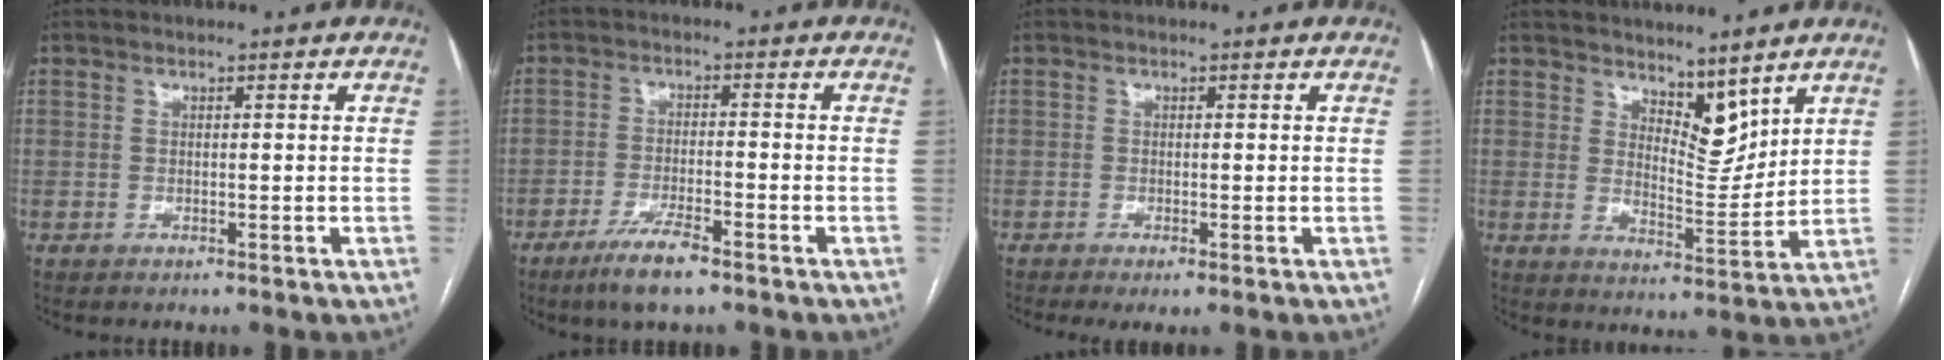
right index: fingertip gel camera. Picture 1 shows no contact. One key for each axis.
{"total": 6.3, "fx": -4.4, "fy": 0.8, "fz": 4.5, "tx": -0.090, "ty": -0.010, "tz": -0.077}
{"total": 1.9, "fx": -1.0, "fy": 0.3, "fz": 1.6, "tx": -0.025, "ty": -0.006, "tz": -0.016}
{"total": 6.7, "fx": 5.4, "fy": 2.7, "fz": 2.9, "tx": -0.040, "ty": -0.008, "tz": 0.099}